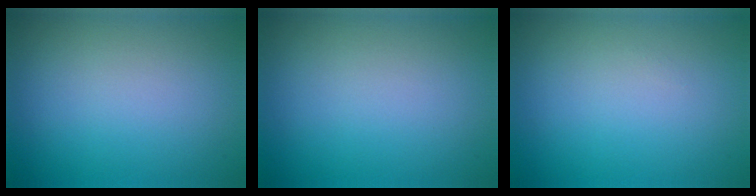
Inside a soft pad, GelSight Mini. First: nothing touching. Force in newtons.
{"total": 0.0}
{"total": 0.0}